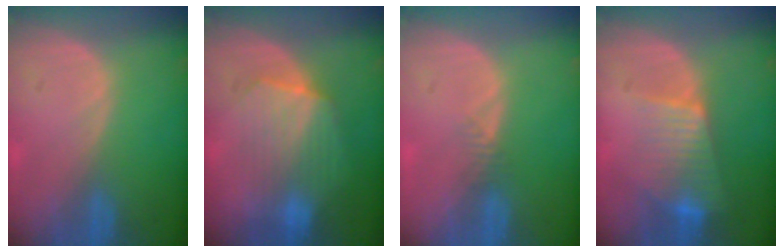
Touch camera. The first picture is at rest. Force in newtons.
{"total": 7.1, "press": 6.9, "slide": 1.3}
{"total": 1.2, "press": 1.0, "slide": 0.6}
{"total": 7.7, "press": 6.6, "slide": 4.0}